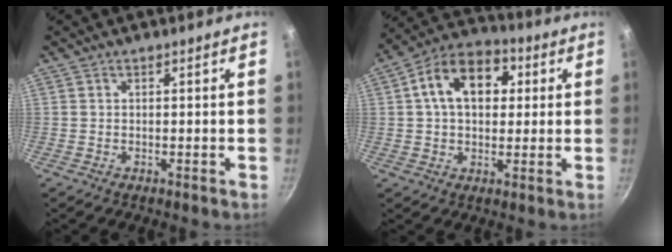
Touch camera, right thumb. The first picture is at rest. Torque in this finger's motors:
{"motor_torque": [-0.66, 2.19, 1.29, -0.38, 0.46]}